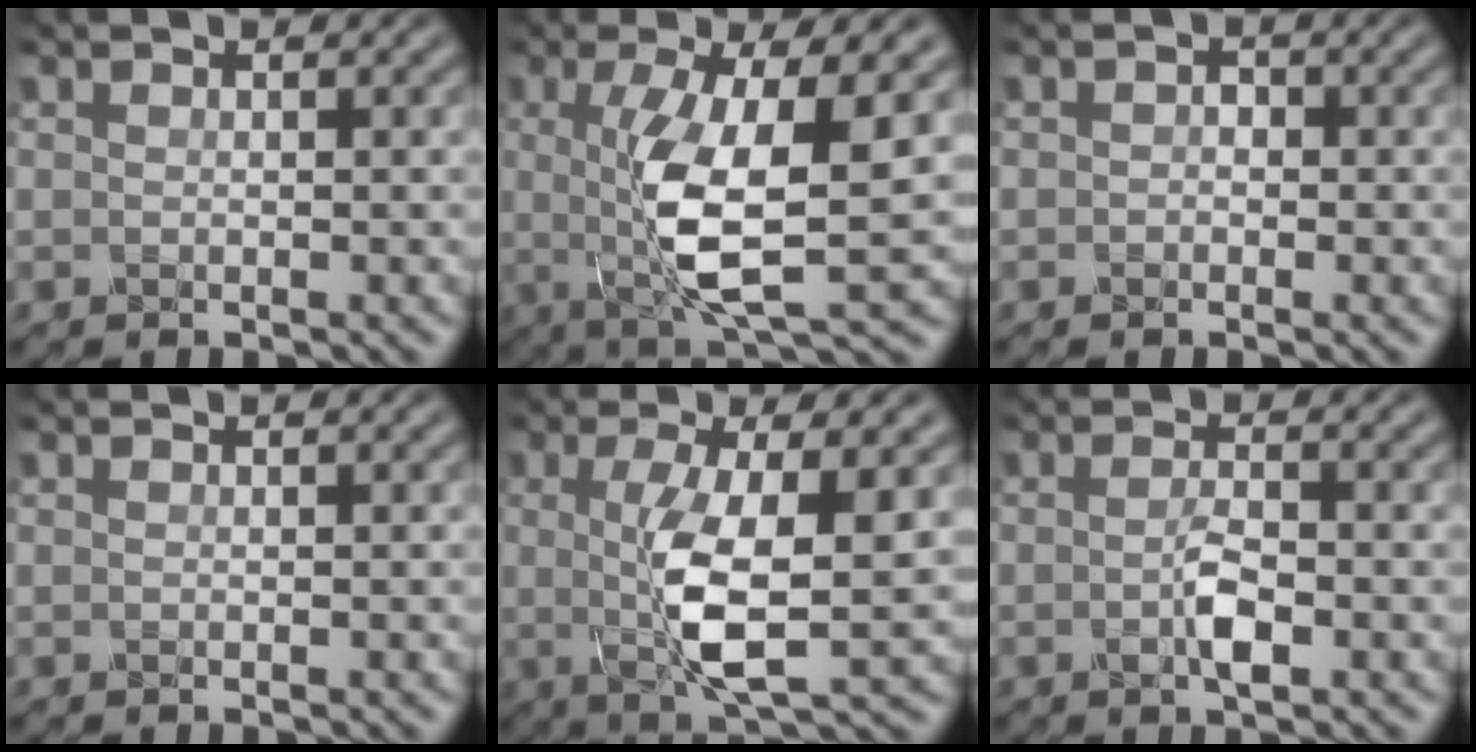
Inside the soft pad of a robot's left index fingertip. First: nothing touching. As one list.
[{"total": 8.4, "force": [-0.3, 2.0, 8.1], "torque": [-0.149, -0.016, -0.004]}, {"total": 1.2, "force": [-0.7, 0.8, 0.5], "torque": [-0.004, 0.000, -0.022]}, {"total": 0.0}, {"total": 6.7, "force": [-0.4, 1.5, 6.5], "torque": [-0.124, -0.008, -0.008]}, {"total": 2.6, "force": [-1.1, 0.9, 2.2], "torque": [-0.049, -0.002, -0.023]}]